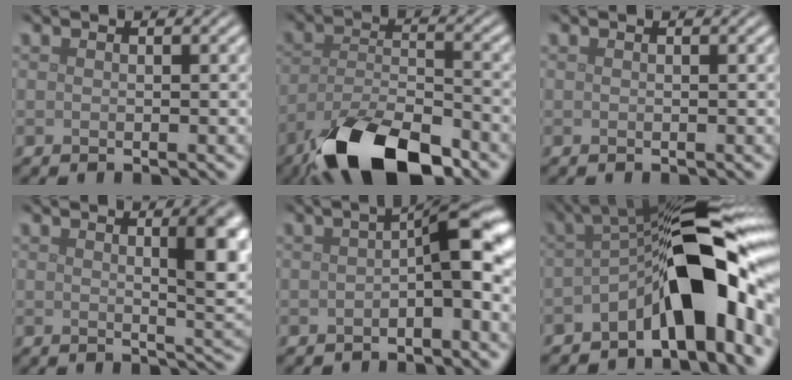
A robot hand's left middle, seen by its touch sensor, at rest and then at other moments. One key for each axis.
{"total": 11.3, "fx": -8.0, "fy": 4.0, "fz": 6.9, "tx": -0.131, "ty": -0.011, "tz": -0.147}
{"total": 0.0}
{"total": 5.6, "fx": 1.5, "fy": 1.6, "fz": 5.1, "tx": -0.049, "ty": 0.003, "tz": 0.022}
{"total": 5.0, "fx": -0.7, "fy": 1.6, "fz": 4.7, "tx": -0.064, "ty": 0.014, "tz": -0.019}
{"total": 12.5, "fx": -3.6, "fy": 5.1, "fz": 10.8, "tx": -0.148, "ty": 0.009, "tz": -0.067}